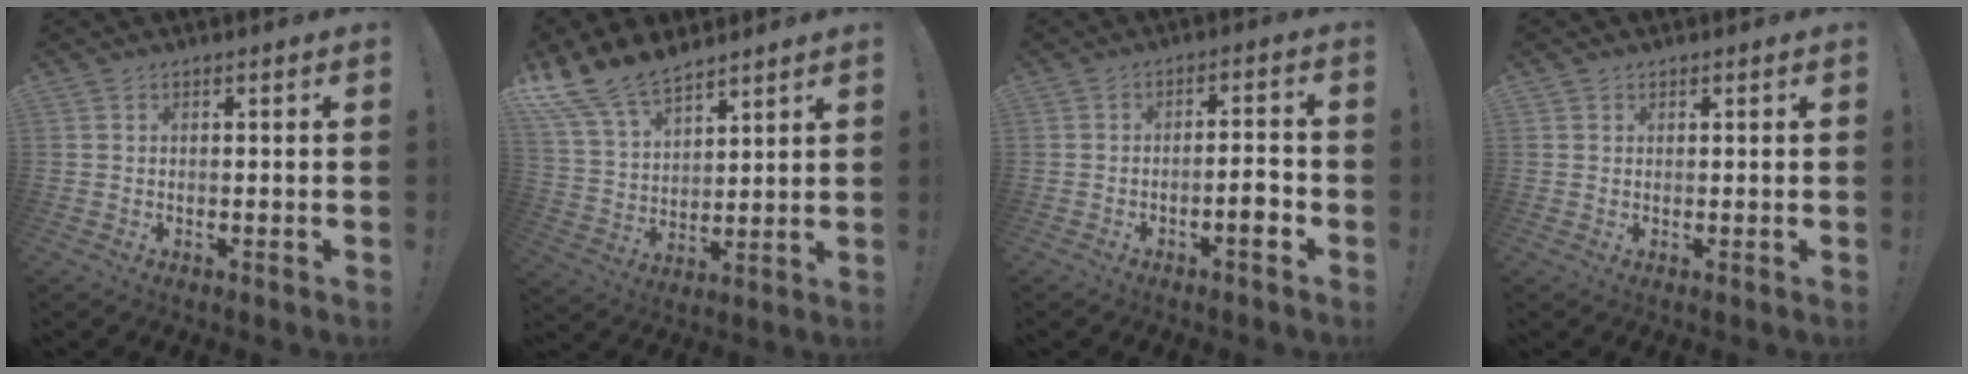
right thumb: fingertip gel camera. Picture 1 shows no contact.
{"total": 14.7, "force": [11.6, 6.8, 5.8], "torque": [-0.120, -0.076, 0.220]}
{"total": 5.6, "force": [-2.6, 1.1, 4.8], "torque": [-0.070, 0.010, -0.043]}
{"total": 0.9, "force": [0.7, 0.7, 0.0], "torque": [0.007, -0.003, 0.012]}